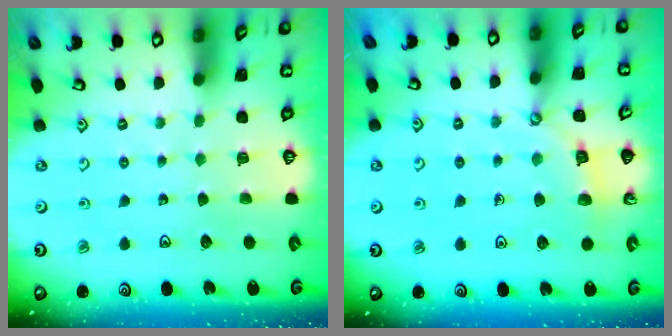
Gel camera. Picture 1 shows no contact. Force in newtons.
{"total": 4.9, "press": 4.9, "slide": 0.4}